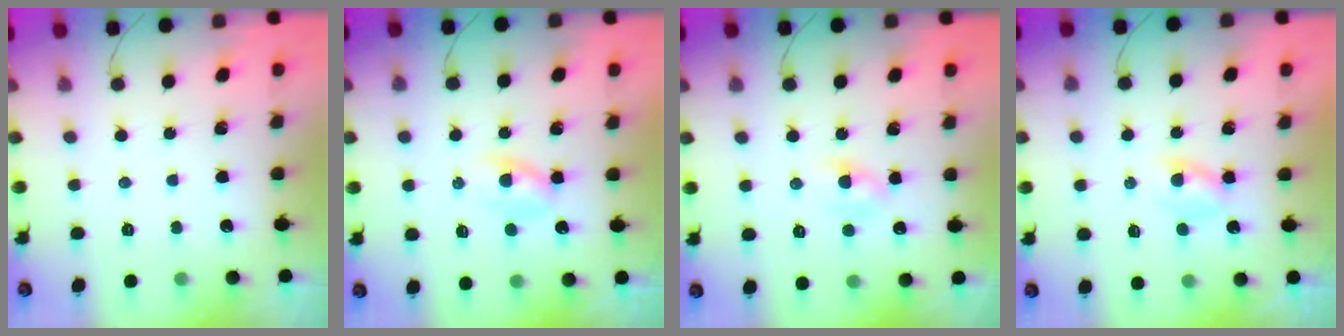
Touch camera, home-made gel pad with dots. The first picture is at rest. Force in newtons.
{"total": 2.9, "press": 2.7, "slide": 1.1}
{"total": 3.4, "press": 3.2, "slide": 1.1}
{"total": 1.9, "press": 1.7, "slide": 0.9}